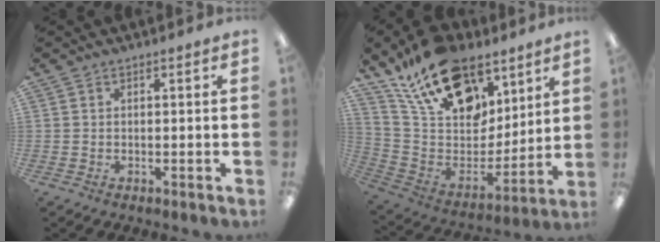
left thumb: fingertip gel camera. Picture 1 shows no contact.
{"total": 21.6, "force": [14.4, 11.8, 11.0], "torque": [-0.194, -0.080, 0.263]}